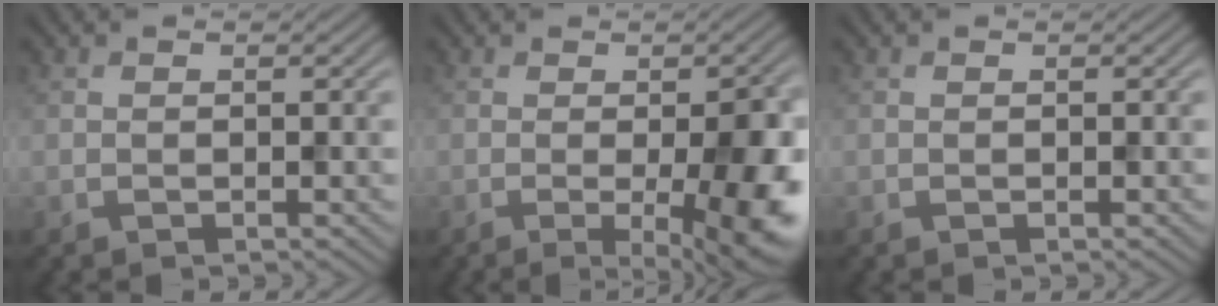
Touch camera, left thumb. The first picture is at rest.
{"total": 9.9, "force": [-2.1, 2.6, 9.4], "torque": [-0.123, -0.009, -0.019]}
{"total": 0.0}